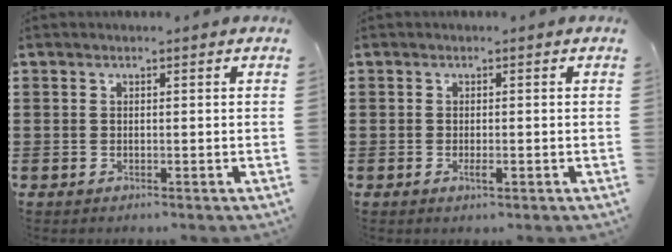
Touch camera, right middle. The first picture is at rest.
{"total": 1.4, "force": [-0.4, 0.4, 1.2], "torque": [-0.023, -0.005, -0.007]}